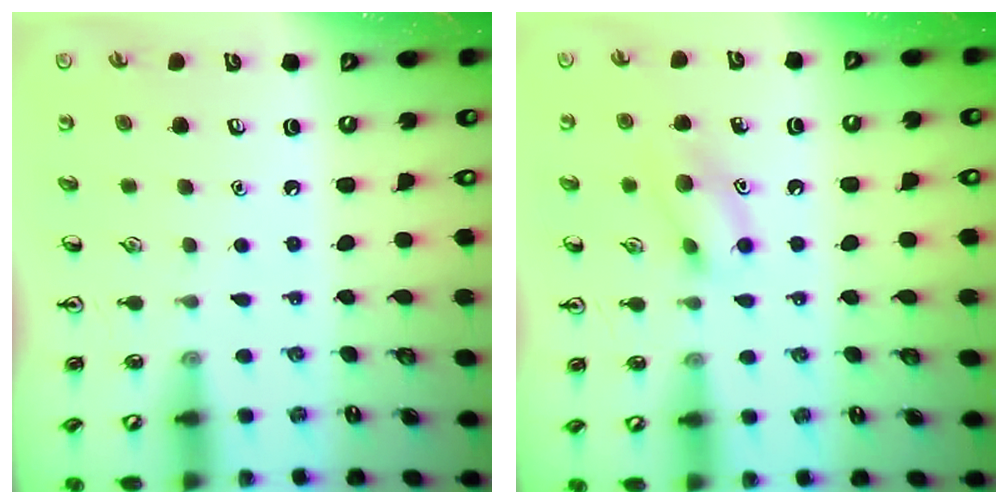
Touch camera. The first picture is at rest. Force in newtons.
{"total": 10.0, "press": 9.9, "slide": 0.8}